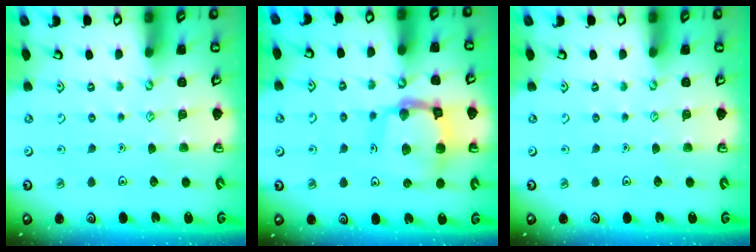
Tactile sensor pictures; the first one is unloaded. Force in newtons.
{"total": 14.6, "press": 14.5, "slide": 1.6}
{"total": 0.0}